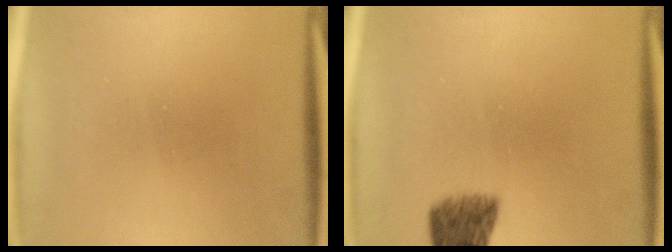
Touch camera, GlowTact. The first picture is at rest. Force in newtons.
{"total": 6.0}